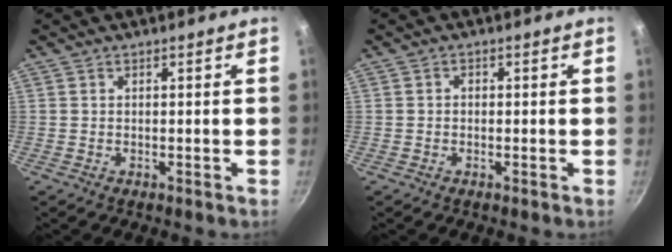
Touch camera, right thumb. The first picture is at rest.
{"total": 1.0, "force": [-0.2, 0.9, 0.5], "torque": [-0.008, 0.005, -0.003]}